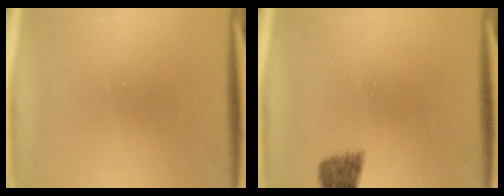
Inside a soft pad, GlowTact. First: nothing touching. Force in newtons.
{"total": 2.3}